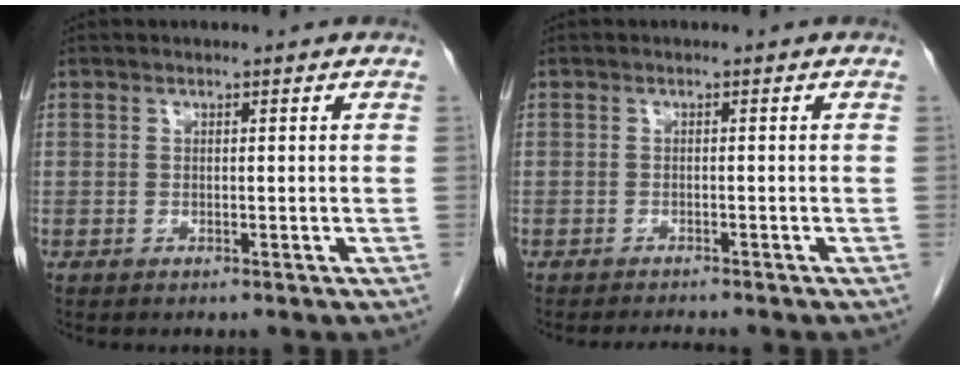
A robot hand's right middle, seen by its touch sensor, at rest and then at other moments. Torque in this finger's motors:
{"motor_torque": [0.05, -0.03, 0.00, 0.01]}